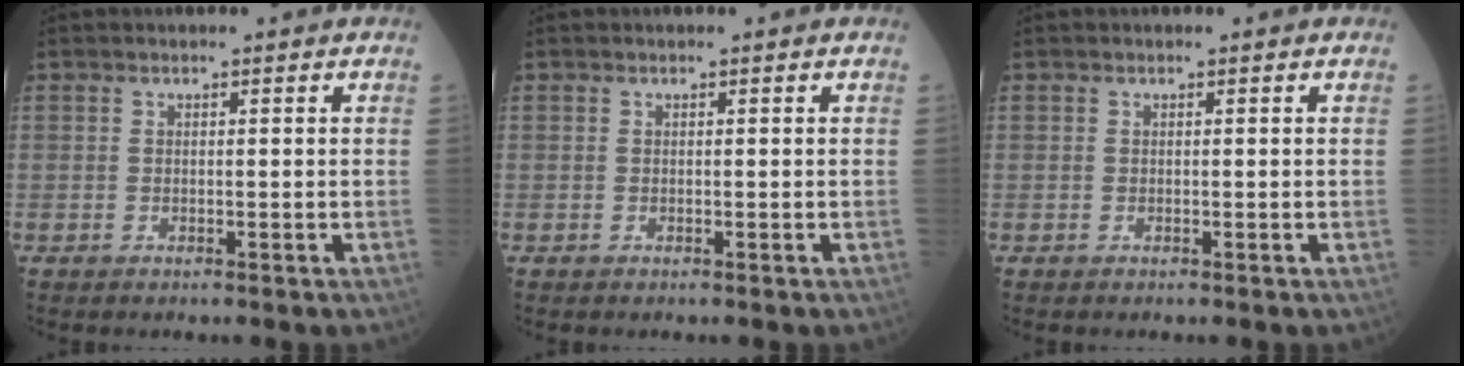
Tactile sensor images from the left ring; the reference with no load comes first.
{"total": 0.0}
{"total": 0.0}